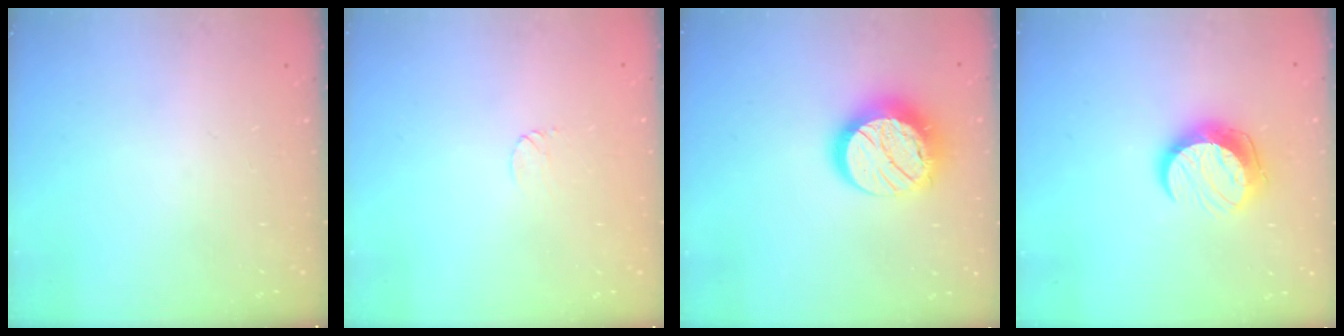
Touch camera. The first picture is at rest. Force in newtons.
{"total": 5.1, "press": 5.1, "slide": 0.4}
{"total": 15.7, "press": 15.7, "slide": 0.9}
{"total": 11.4, "press": 11.4, "slide": 0.6}